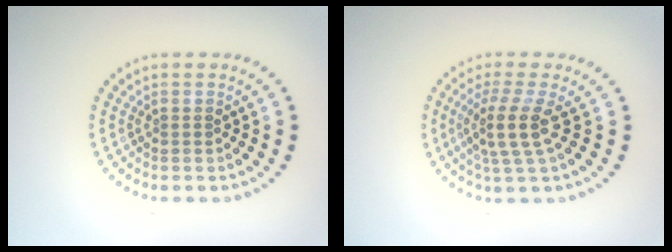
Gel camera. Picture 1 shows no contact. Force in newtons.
{"total": 3.2, "press": 2.4, "slide": 2.2}